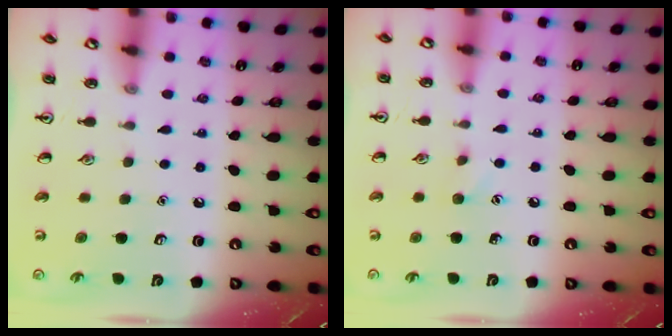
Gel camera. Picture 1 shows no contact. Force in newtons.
{"total": 3.9, "press": 3.7, "slide": 1.3}